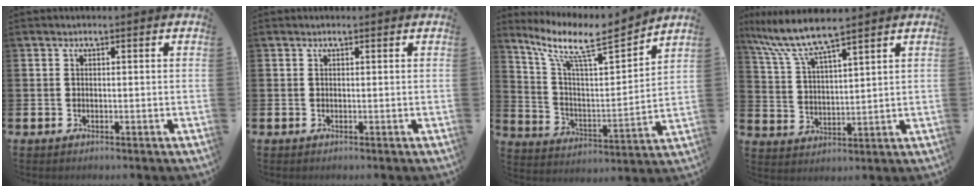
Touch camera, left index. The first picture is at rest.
{"total": 0.0}
{"total": 10.3, "force": [8.1, 2.3, 5.9], "torque": [-0.144, -0.047, 0.135]}
{"total": 7.4, "force": [6.6, 0.2, 3.3], "torque": [-0.095, -0.029, 0.115]}